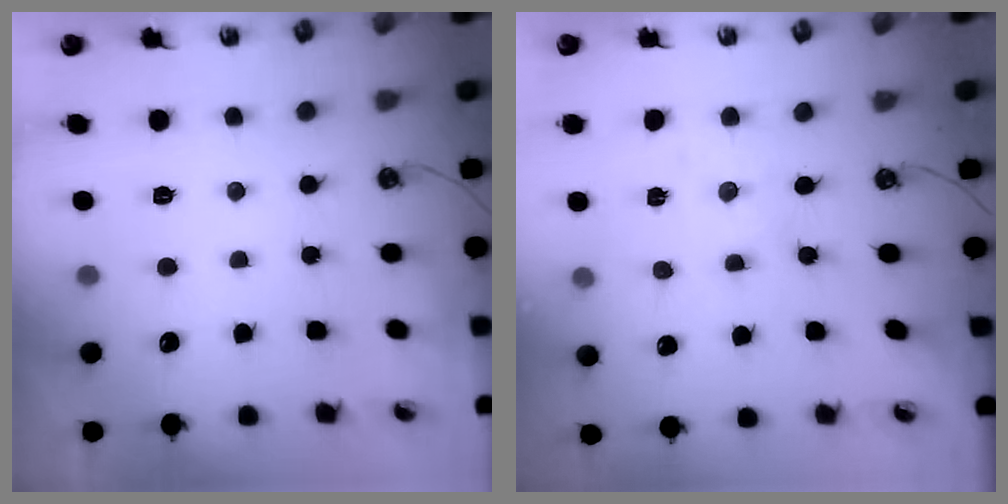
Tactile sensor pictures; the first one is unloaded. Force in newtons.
{"total": 2.0, "press": 2.0, "slide": 0.3}